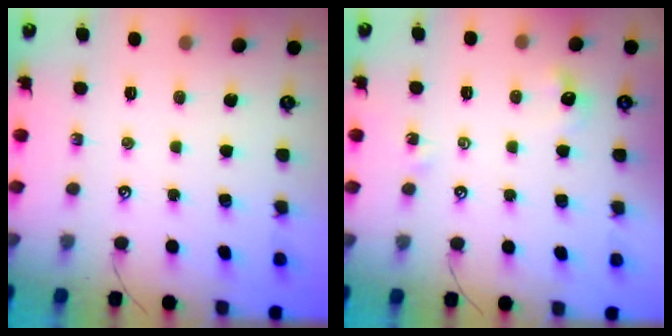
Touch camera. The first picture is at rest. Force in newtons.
{"total": 6.0, "press": 5.9, "slide": 0.8}